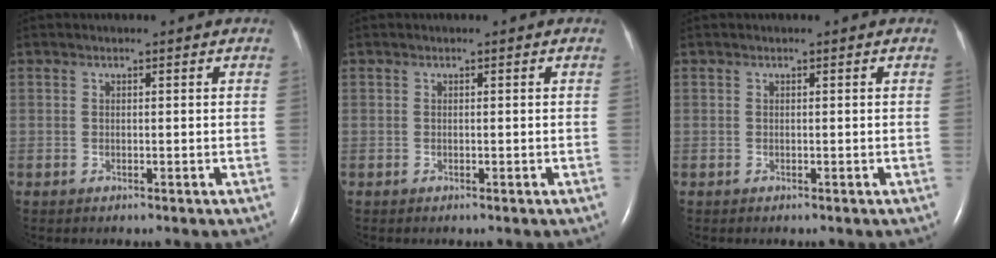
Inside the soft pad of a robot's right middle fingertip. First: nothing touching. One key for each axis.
{"total": 0.0}
{"total": 0.0}